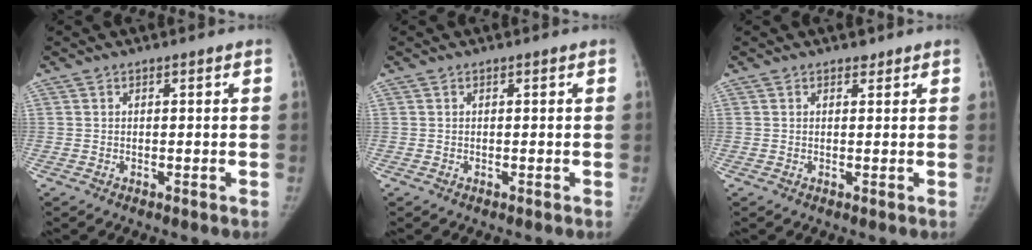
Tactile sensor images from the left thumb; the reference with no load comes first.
{"total": 0.0}
{"total": 1.0, "force": [0.8, 0.6, 0.2], "torque": [0.003, -0.006, 0.008]}